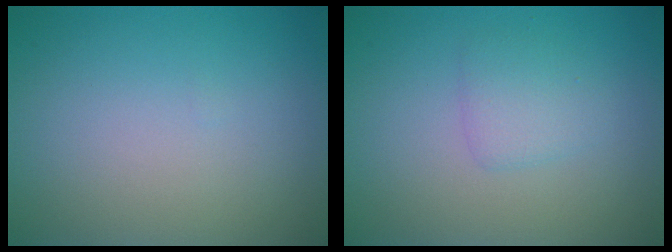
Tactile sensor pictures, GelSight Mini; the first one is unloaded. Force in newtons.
{"total": 1.8, "press": 1.8, "slide": 0.1}